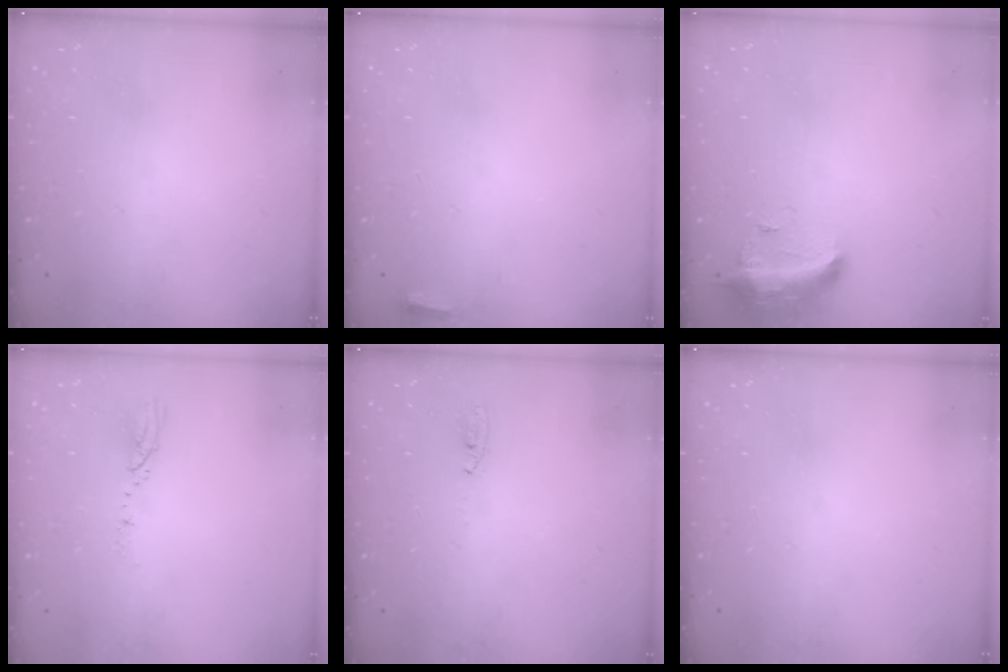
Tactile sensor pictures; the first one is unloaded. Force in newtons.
{"total": 2.7, "press": 2.6, "slide": 0.9}
{"total": 10.4, "press": 9.8, "slide": 3.5}
{"total": 3.1, "press": 3.1, "slide": 0.3}
{"total": 2.7, "press": 2.5, "slide": 1.0}
{"total": 0.0}